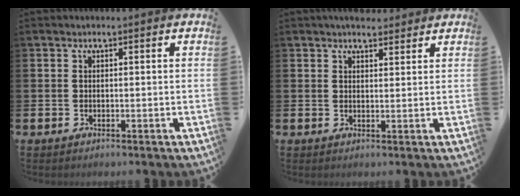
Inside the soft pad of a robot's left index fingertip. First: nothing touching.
{"total": 3.6, "force": [3.4, 1.0, 0.4], "torque": [-0.003, -0.013, 0.062]}